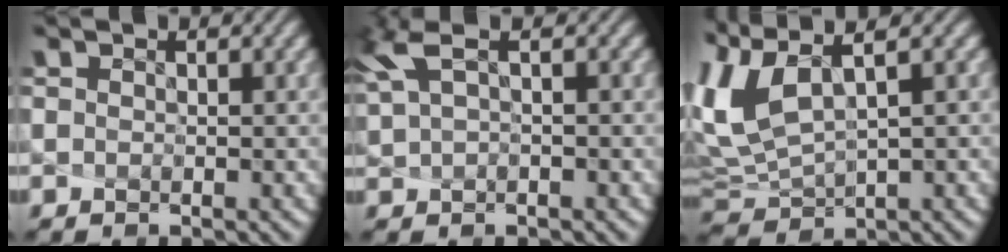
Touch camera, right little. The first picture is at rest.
{"total": 3.4, "force": [1.4, 1.2, 2.8], "torque": [-0.083, 0.006, 0.044]}
{"total": 5.4, "force": [2.1, 1.8, 4.6], "torque": [-0.120, 0.010, 0.056]}